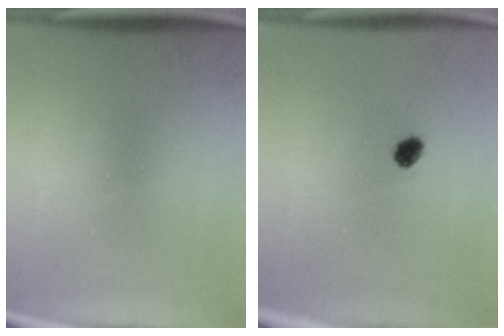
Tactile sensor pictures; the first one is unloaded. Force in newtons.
{"total": 2.2}